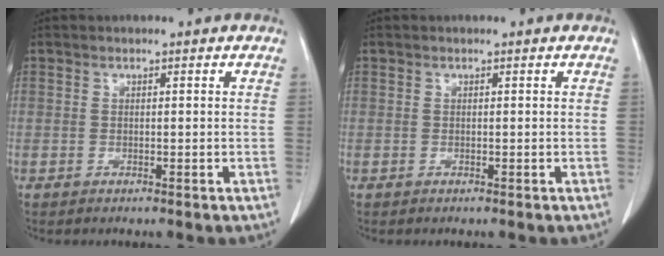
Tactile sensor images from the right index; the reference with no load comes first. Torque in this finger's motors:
{"motor_torque": [0.12, -0.08, -0.01, 0.01]}